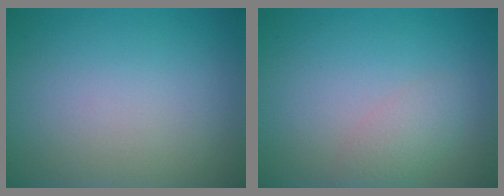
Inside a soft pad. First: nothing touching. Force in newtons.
{"total": 2.0, "press": 2.0, "slide": 0.1}